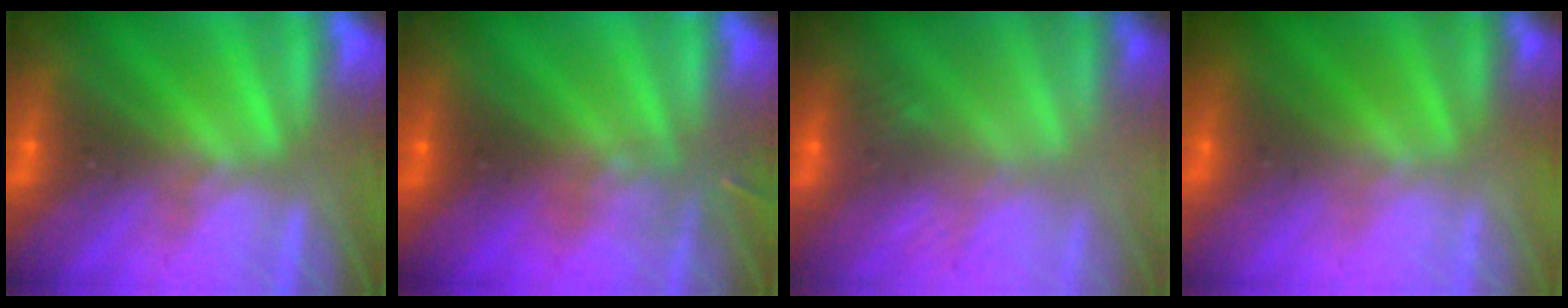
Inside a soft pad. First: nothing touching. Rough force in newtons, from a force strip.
{"total": 2.7}
{"total": 3.2}
{"total": 2.8}